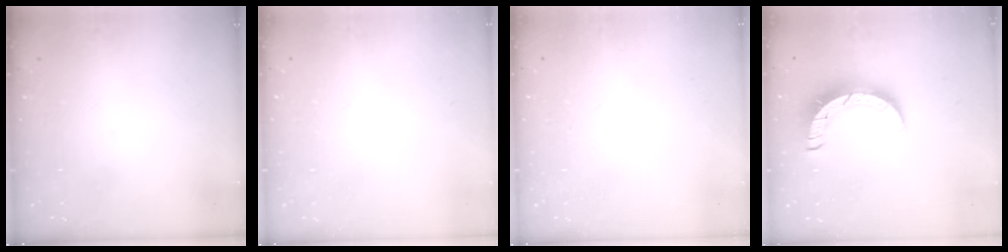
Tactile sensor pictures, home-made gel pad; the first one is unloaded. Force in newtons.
{"total": 2.4, "press": 2.4, "slide": 0.2}
{"total": 2.6, "press": 2.6, "slide": 0.2}
{"total": 9.9, "press": 9.9, "slide": 0.6}